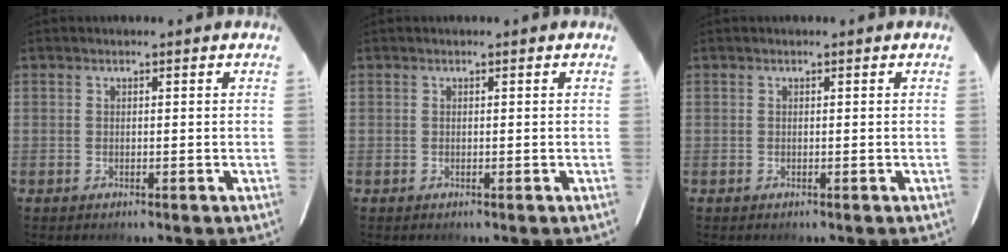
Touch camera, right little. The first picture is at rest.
{"total": 0.0}
{"total": 0.0}